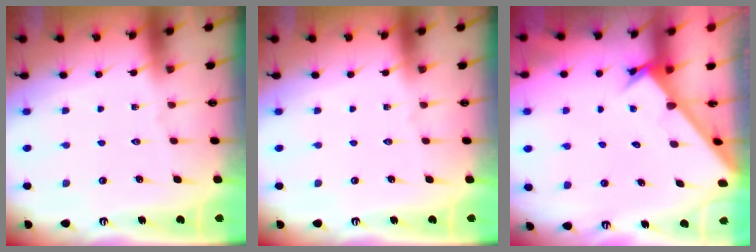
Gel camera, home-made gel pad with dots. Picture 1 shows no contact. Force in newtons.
{"total": 0.0}
{"total": 2.2, "press": 2.2, "slide": 0.1}